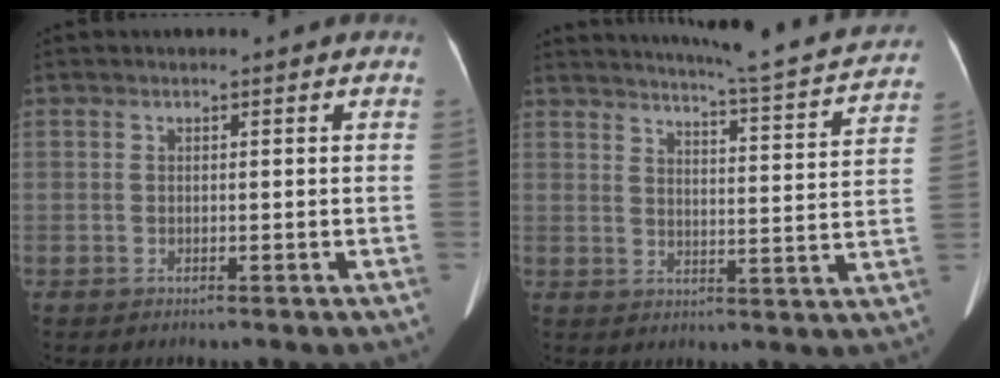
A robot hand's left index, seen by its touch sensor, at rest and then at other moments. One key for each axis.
{"total": 17.0, "fx": 16.0, "fy": 0.0, "fz": 5.7, "tx": -0.091, "ty": -0.046, "tz": 0.194}